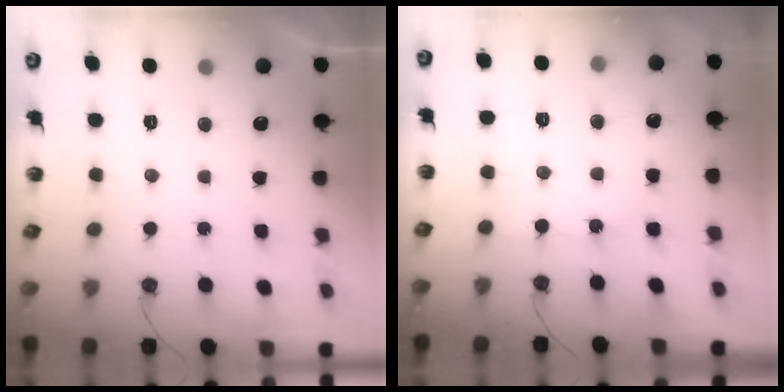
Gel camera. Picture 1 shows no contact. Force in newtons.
{"total": 2.8, "press": 2.8, "slide": 0.3}